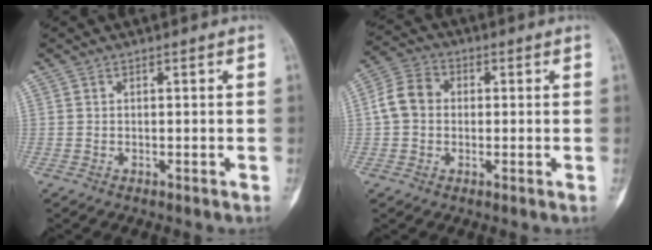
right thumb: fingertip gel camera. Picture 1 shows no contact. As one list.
[{"total": 6.8, "force": [0.1, 5.6, 3.9], "torque": [-0.065, 0.020, -0.008]}]